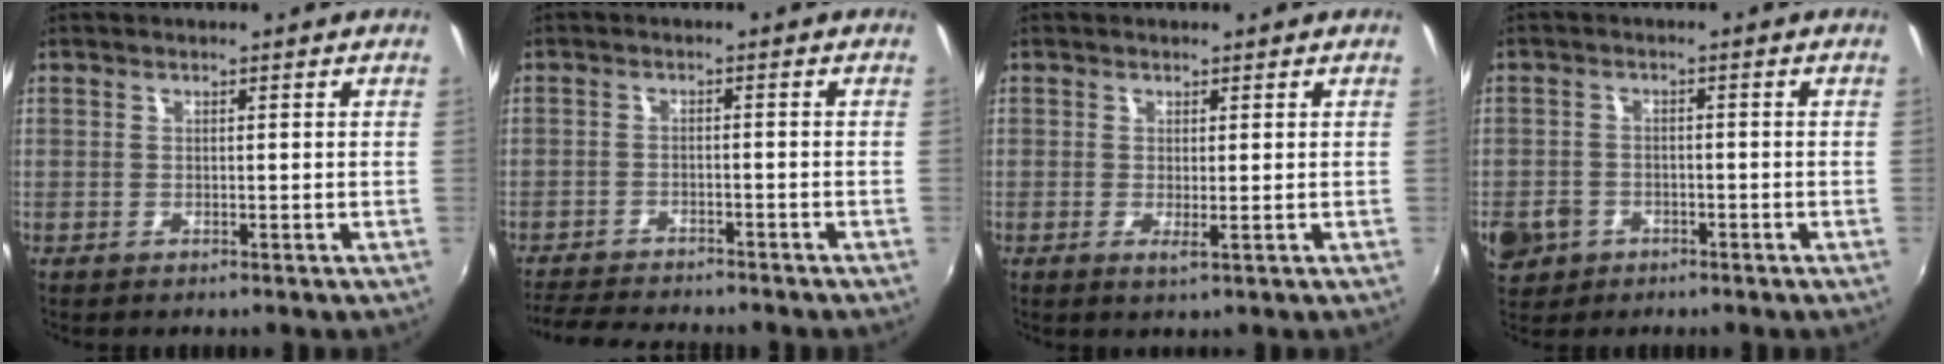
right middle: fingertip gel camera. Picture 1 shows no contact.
{"total": 9.2, "force": [-8.5, 1.3, 3.3], "torque": [-0.090, -0.018, -0.135]}
{"total": 1.4, "force": [0.2, -0.2, 1.4], "torque": [-0.026, -0.003, 0.002]}
{"total": 7.9, "force": [-3.4, 6.5, 3.0], "torque": [-0.097, -0.001, -0.052]}